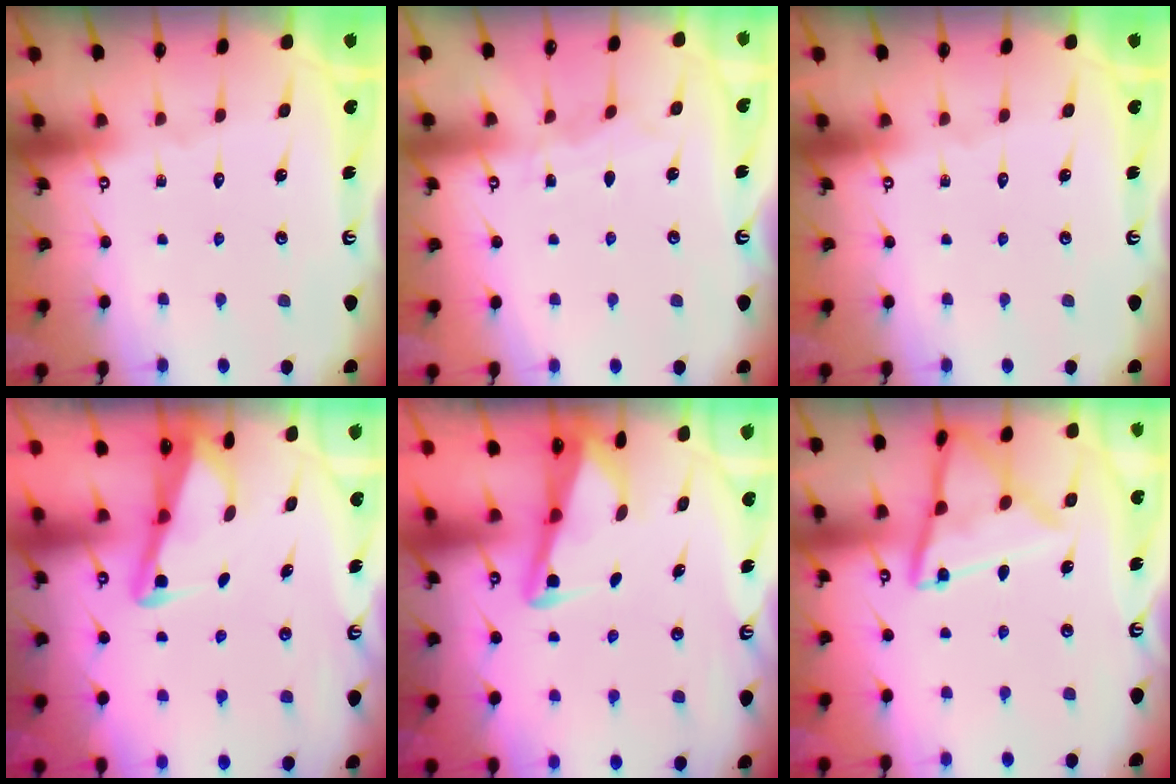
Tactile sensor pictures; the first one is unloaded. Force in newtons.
{"total": 3.7, "press": 3.7, "slide": 0.5}
{"total": 0.0}
{"total": 3.1, "press": 3.0, "slide": 0.3}
{"total": 2.8, "press": 2.8, "slide": 0.4}
{"total": 13.1, "press": 13.1, "slide": 1.4}